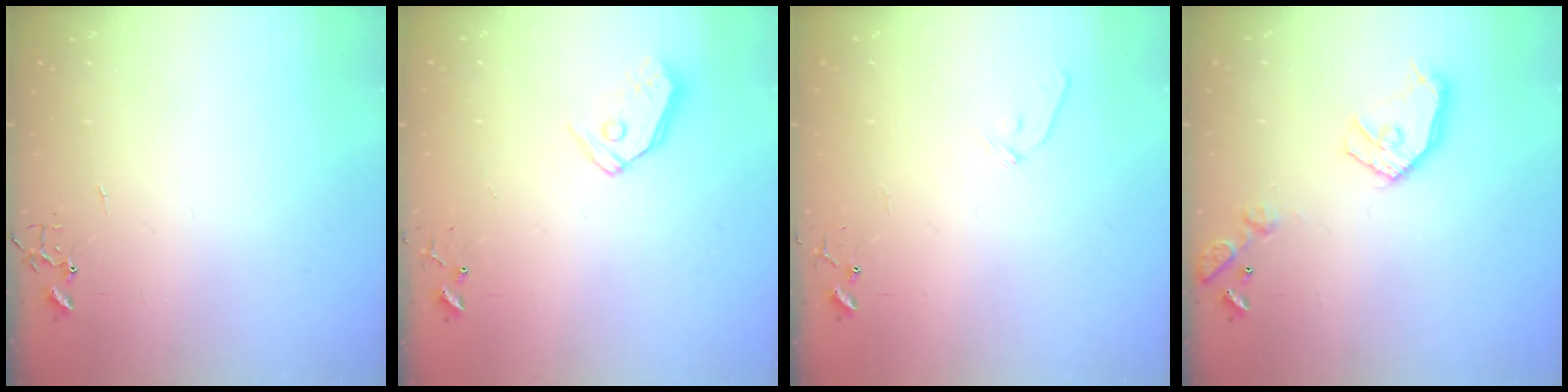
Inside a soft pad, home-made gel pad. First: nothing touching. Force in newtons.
{"total": 8.3, "press": 8.2, "slide": 0.7}
{"total": 6.9, "press": 6.9, "slide": 0.7}
{"total": 14.7, "press": 14.6, "slide": 1.6}